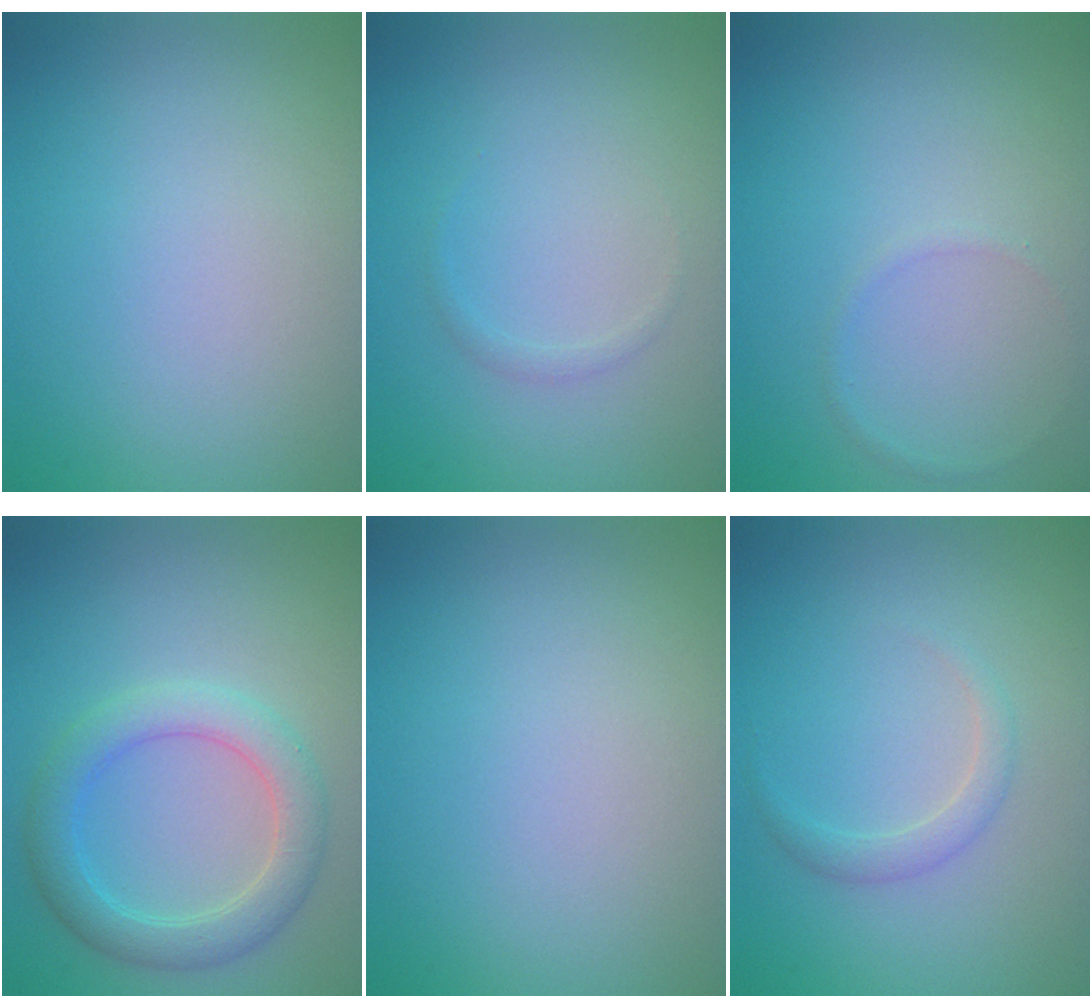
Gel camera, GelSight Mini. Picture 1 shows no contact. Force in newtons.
{"total": 0.6, "press": 0.6, "slide": 0.1}
{"total": 0.6, "press": 0.6, "slide": 0.1}
{"total": 4.0, "press": 4.0, "slide": 0.0}
{"total": 0.0}
{"total": 1.4, "press": 1.4, "slide": 0.1}